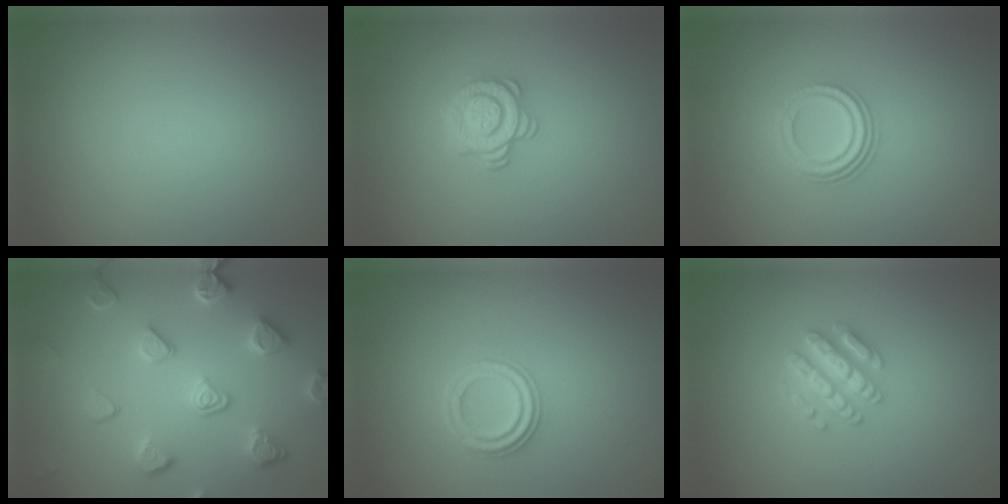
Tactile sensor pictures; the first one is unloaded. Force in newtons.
{"total": 2.9, "press": 2.5, "slide": 1.3}
{"total": 3.0, "press": 2.1, "slide": 2.1}
{"total": 4.6, "press": 3.9, "slide": 2.4}
{"total": 2.3, "press": 2.3, "slide": 0.3}
{"total": 3.0, "press": 2.9, "slide": 0.6}